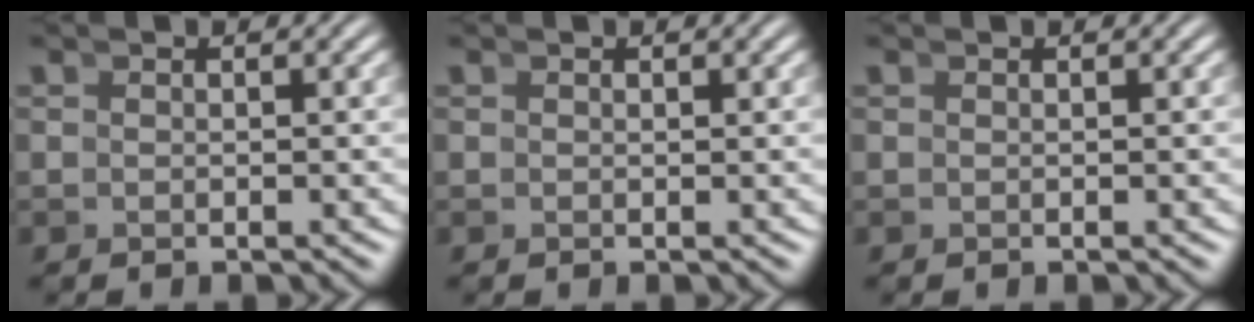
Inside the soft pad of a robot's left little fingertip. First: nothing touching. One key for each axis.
{"total": 0.0}
{"total": 0.0}